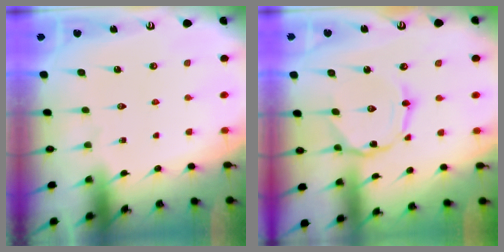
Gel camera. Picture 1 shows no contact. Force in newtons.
{"total": 2.3, "press": 2.3, "slide": 0.3}